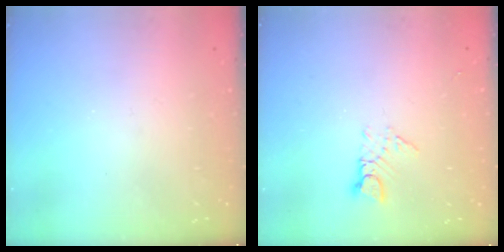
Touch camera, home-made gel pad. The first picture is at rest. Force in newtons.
{"total": 3.2, "press": 3.2, "slide": 0.2}